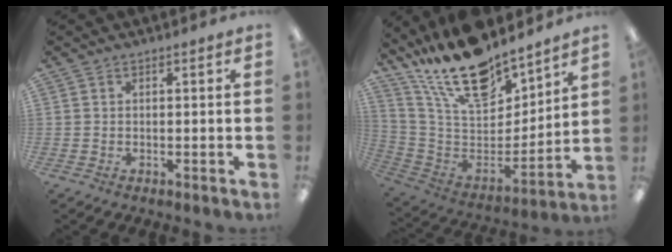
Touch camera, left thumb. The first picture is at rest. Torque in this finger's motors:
{"motor_torque": [0.56, 0.19, 1.48, -1.29, 0.18]}